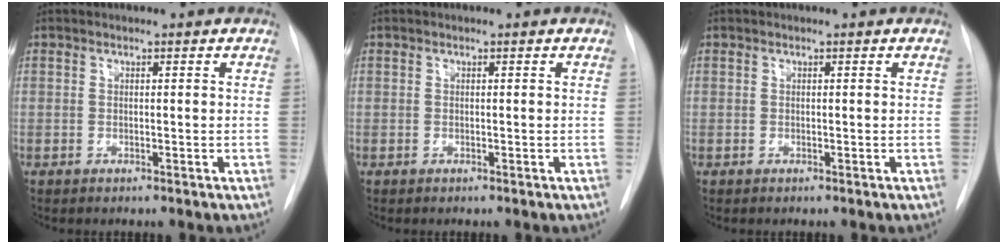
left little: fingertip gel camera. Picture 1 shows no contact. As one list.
[{"total": 0.0}, {"total": 0.0}]